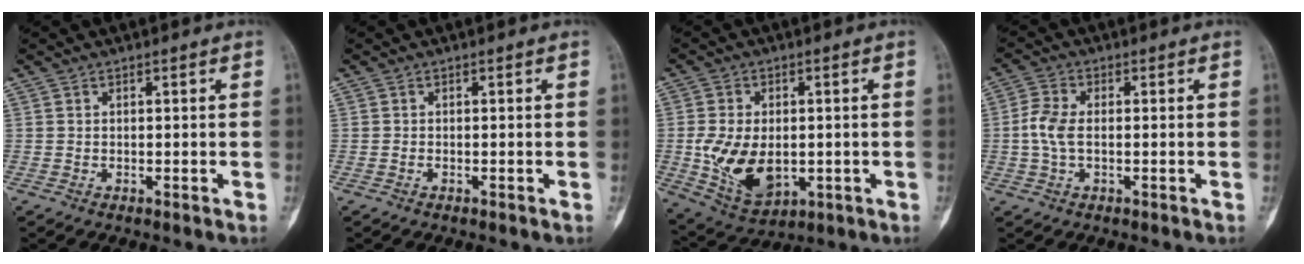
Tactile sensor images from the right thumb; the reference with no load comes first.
{"total": 0.0}
{"total": 12.3, "force": [-1.3, 7.8, 9.4], "torque": [-0.157, -0.004, -0.005]}
{"total": 5.2, "force": [-0.3, 2.8, 4.3], "torque": [-0.104, 0.011, -0.011]}